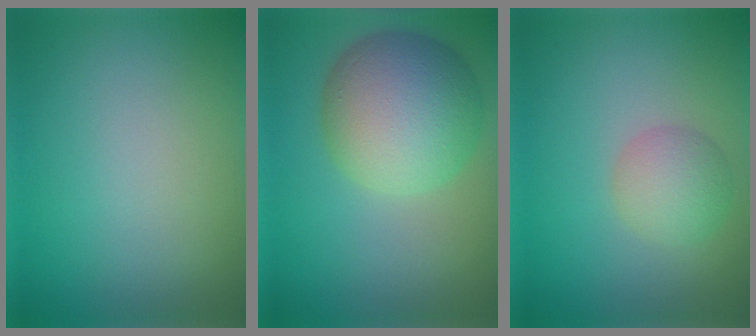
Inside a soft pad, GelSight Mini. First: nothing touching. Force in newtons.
{"total": 8.5, "press": 8.5, "slide": 0.4}
{"total": 2.9, "press": 2.9, "slide": 0.1}